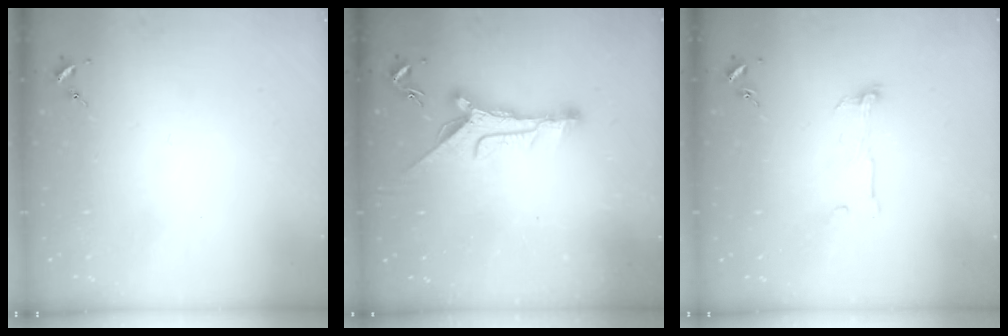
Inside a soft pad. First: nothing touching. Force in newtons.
{"total": 10.7, "press": 10.6, "slide": 0.8}
{"total": 6.0, "press": 6.0, "slide": 0.5}